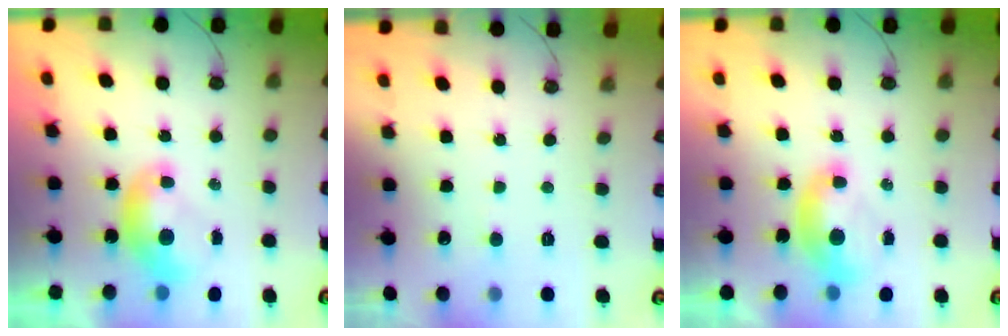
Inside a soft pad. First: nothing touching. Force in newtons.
{"total": 2.4, "press": 2.4, "slide": 0.4}
{"total": 1.5, "press": 1.4, "slide": 0.6}